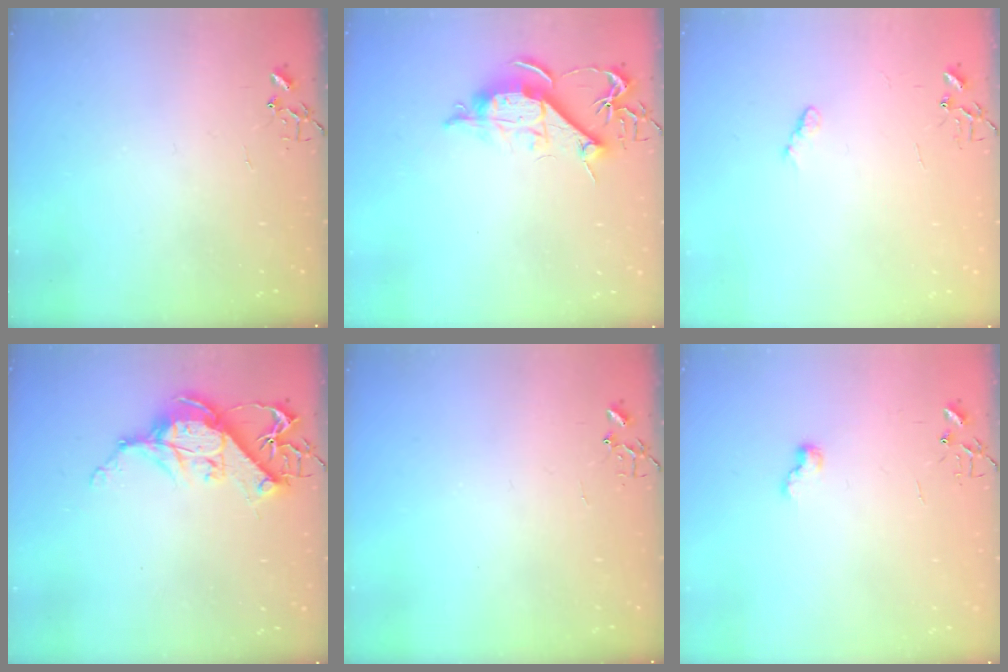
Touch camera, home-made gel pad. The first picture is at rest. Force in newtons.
{"total": 11.1, "press": 11.1, "slide": 0.9}
{"total": 5.9, "press": 5.8, "slide": 0.7}
{"total": 11.7, "press": 11.6, "slide": 1.5}
{"total": 0.0}
{"total": 6.1, "press": 6.0, "slide": 0.7}